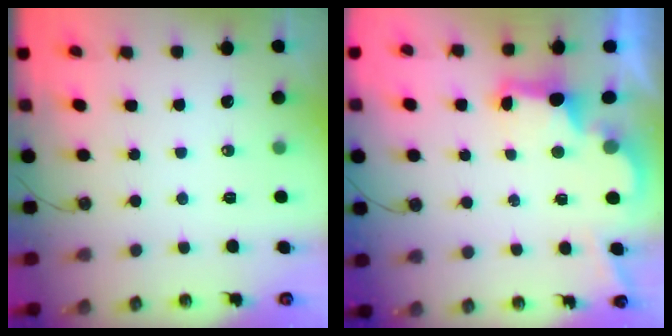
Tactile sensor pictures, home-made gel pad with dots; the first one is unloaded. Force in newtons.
{"total": 2.9, "press": 2.7, "slide": 0.9}